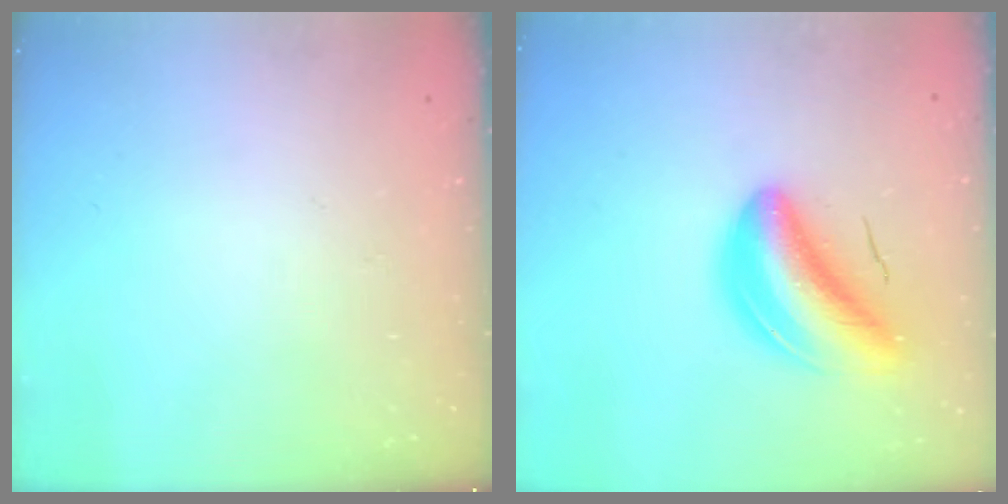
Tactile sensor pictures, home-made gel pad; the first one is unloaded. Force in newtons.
{"total": 10.1, "press": 9.7, "slide": 3.0}